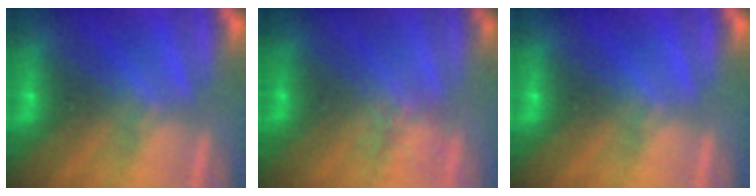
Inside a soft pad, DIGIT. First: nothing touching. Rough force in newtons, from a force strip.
{"total": 2.5}
{"total": 0.0}